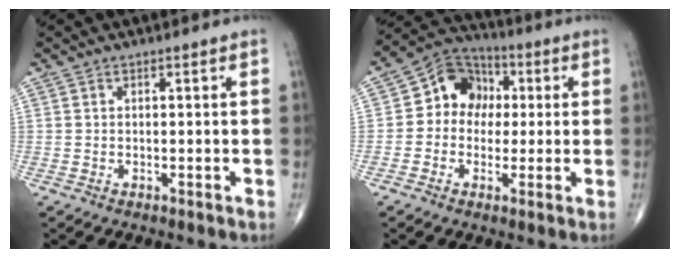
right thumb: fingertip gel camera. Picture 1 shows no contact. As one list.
[{"total": 10.4, "force": [0.8, 8.8, 5.6], "torque": [-0.053, 0.026, -0.002]}]